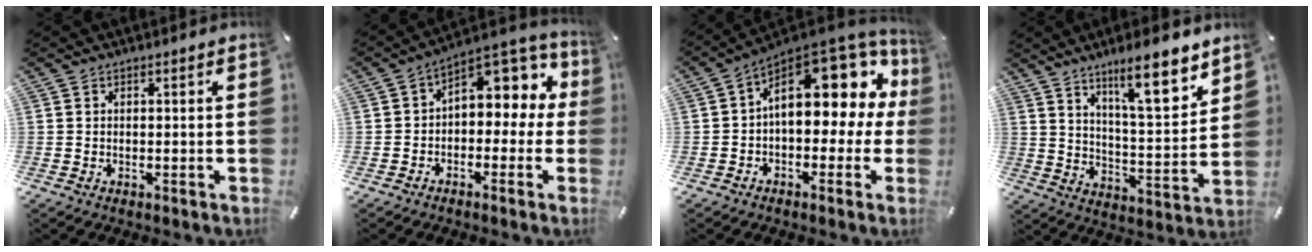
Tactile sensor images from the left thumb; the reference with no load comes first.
{"total": 7.7, "force": [2.6, 5.6, 4.5], "torque": [-0.056, -0.026, 0.045]}
{"total": 17.7, "force": [6.0, 10.0, 13.3], "torque": [-0.181, -0.040, 0.105]}
{"total": 13.6, "force": [9.7, 3.5, 8.8], "torque": [-0.124, -0.067, 0.160]}